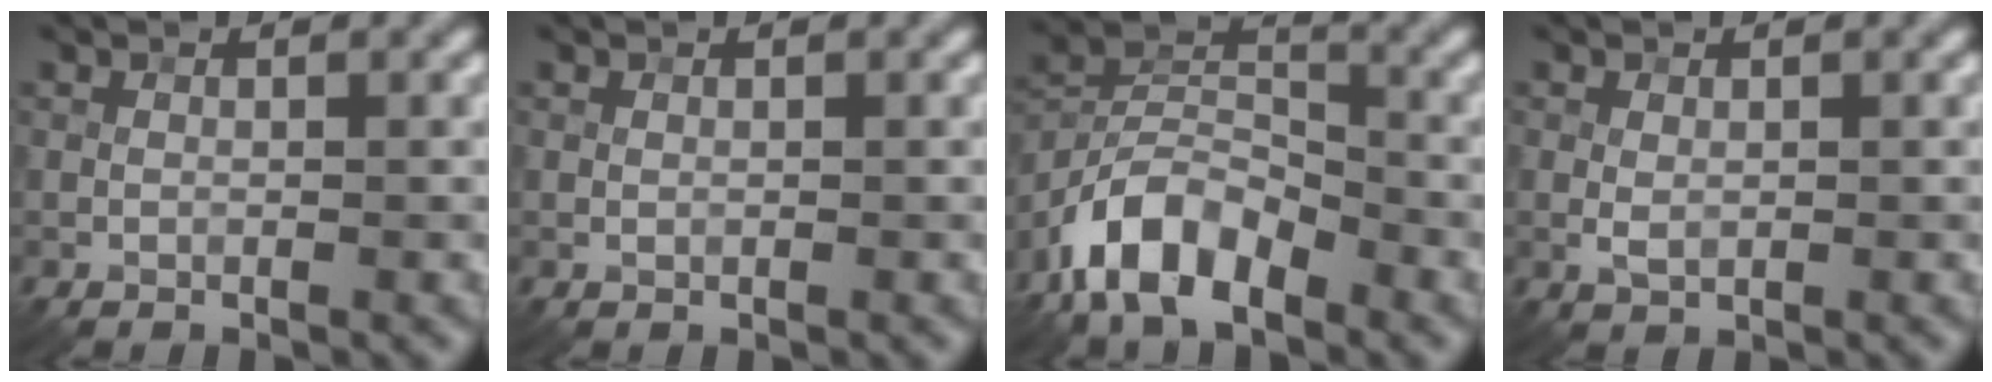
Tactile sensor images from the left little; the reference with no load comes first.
{"total": 0.0}
{"total": 8.0, "force": [-5.2, 3.8, 4.8], "torque": [-0.082, 0.006, -0.110]}
{"total": 1.3, "force": [0.0, 0.8, 1.0], "torque": [-0.022, -0.001, 0.002]}